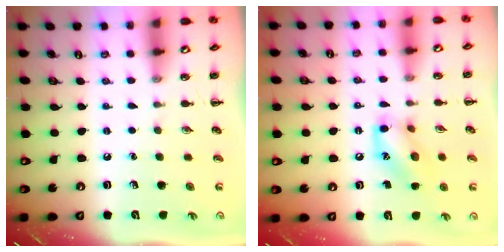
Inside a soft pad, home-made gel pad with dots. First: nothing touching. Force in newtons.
{"total": 12.2, "press": 12.1, "slide": 1.6}